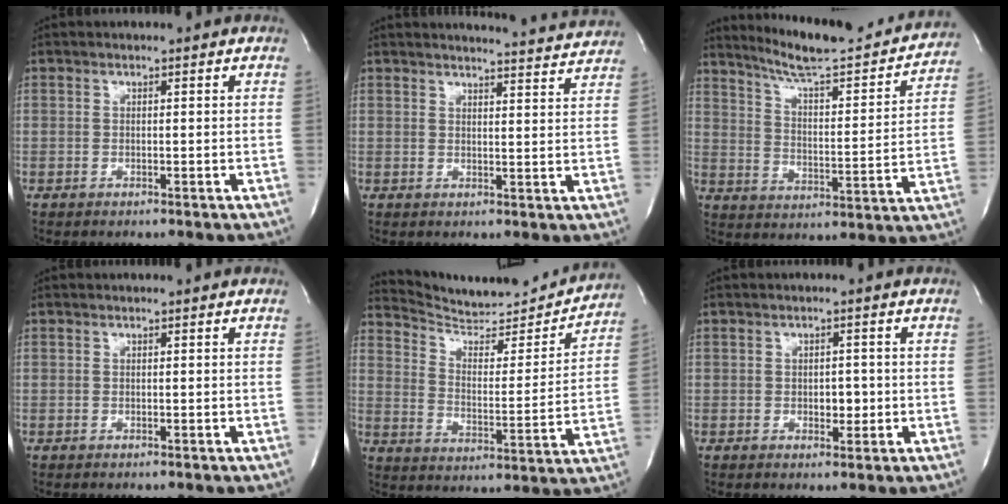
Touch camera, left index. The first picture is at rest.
{"total": 9.8, "force": [9.7, -0.5, 1.3], "torque": [-0.019, -0.031, 0.101]}
{"total": 21.2, "force": [19.2, 2.1, 8.8], "torque": [-0.132, -0.027, 0.264]}
{"total": 0.0}
{"total": 17.7, "force": [17.2, 2.5, 3.6], "torque": [-0.052, -0.035, 0.244]}
{"total": 2.2, "force": [-0.4, 1.3, 1.8], "torque": [-0.021, -0.001, -0.004]}